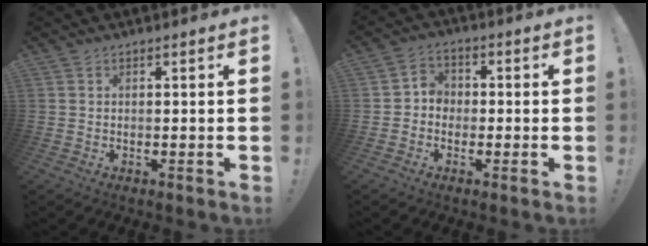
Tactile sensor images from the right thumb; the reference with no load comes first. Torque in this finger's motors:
{"motor_torque": [0.60, 0.37, 0.29, -0.39, 0.00]}